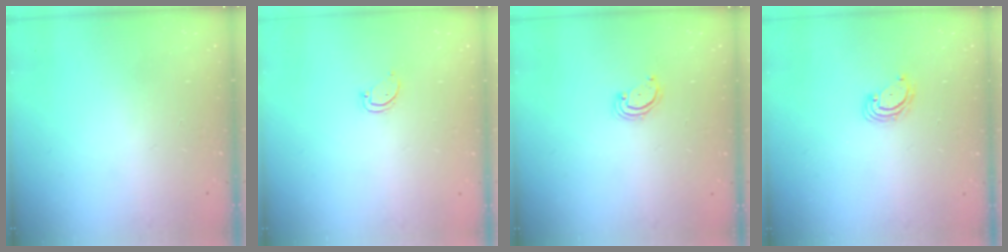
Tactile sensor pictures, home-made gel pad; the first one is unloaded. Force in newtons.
{"total": 2.6, "press": 2.6, "slide": 0.3}
{"total": 2.3, "press": 2.2, "slide": 0.2}
{"total": 4.5, "press": 4.4, "slide": 0.5}